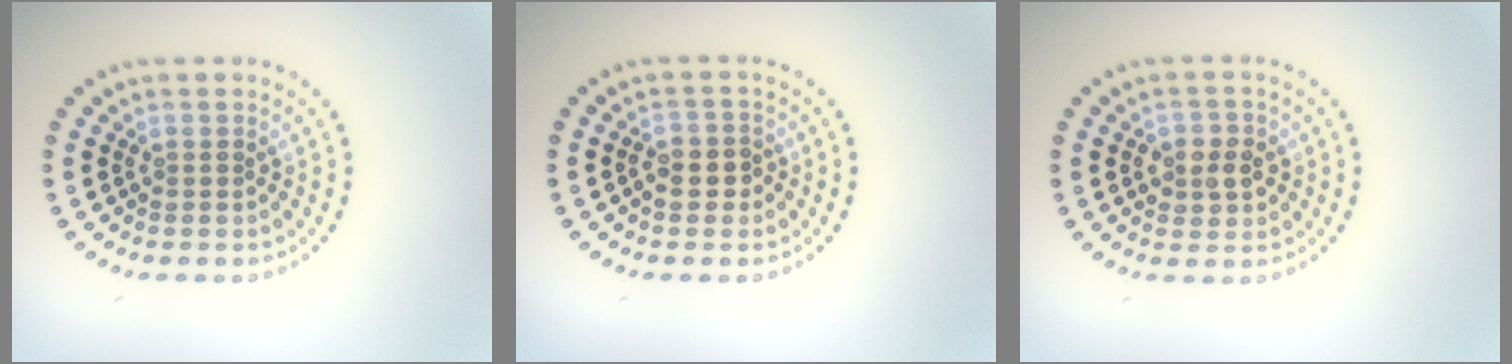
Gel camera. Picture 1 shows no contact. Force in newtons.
{"total": 2.4, "press": 2.3, "slide": 0.8}
{"total": 2.3, "press": 2.3, "slide": 0.2}